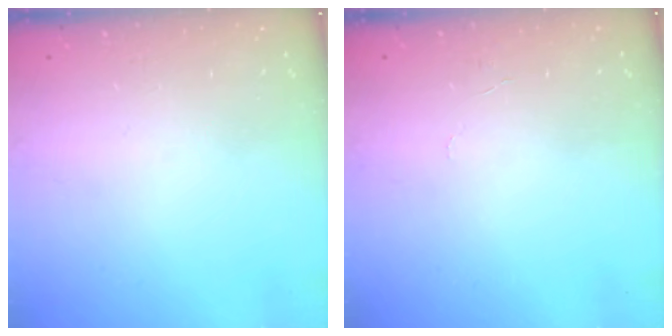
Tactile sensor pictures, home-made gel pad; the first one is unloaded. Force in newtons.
{"total": 3.6, "press": 3.6, "slide": 0.3}